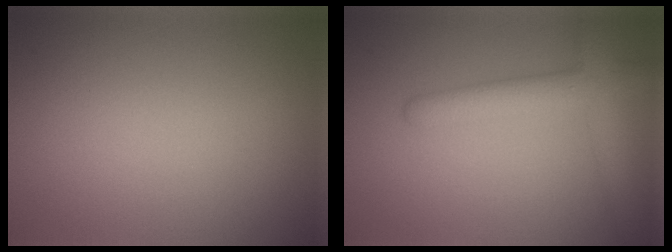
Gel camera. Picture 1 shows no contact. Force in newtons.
{"total": 4.2, "press": 4.2, "slide": 0.2}